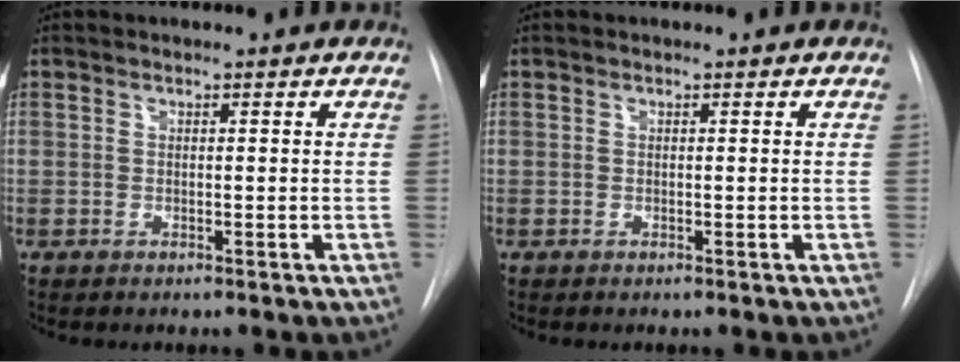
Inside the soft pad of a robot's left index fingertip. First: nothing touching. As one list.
[{"total": 0.0}]